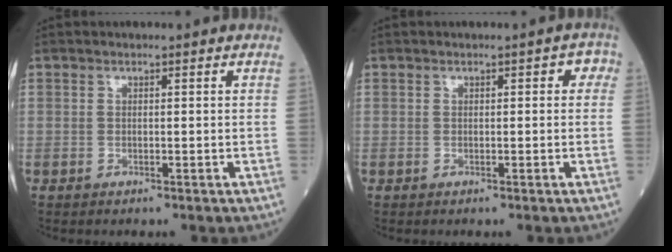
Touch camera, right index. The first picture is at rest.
{"total": 1.8, "force": [0.4, 1.1, 1.4], "torque": [-0.009, 0.019, 0.001]}